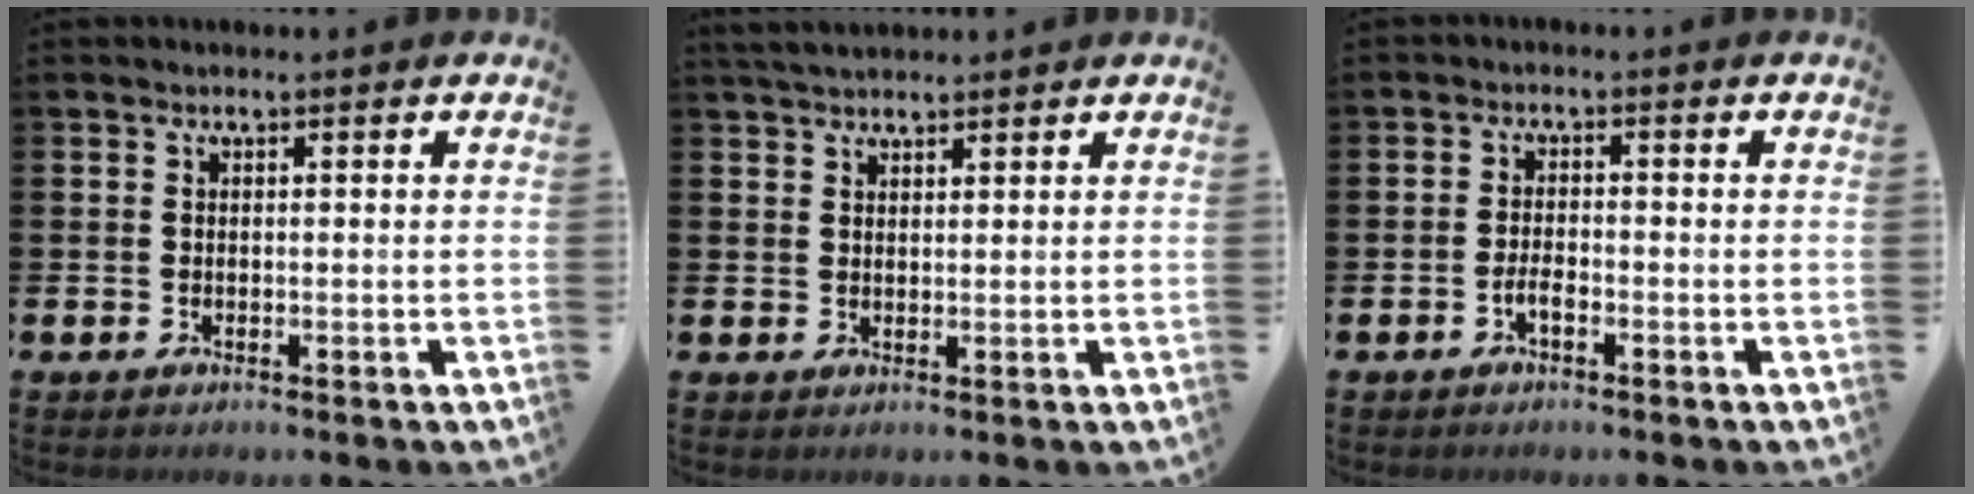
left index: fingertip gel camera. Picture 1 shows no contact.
{"total": 3.1, "force": [2.9, 0.8, 0.7], "torque": [-0.017, -0.006, 0.053]}
{"total": 1.7, "force": [-0.9, 0.6, 1.3], "torque": [-0.033, 0.005, -0.017]}